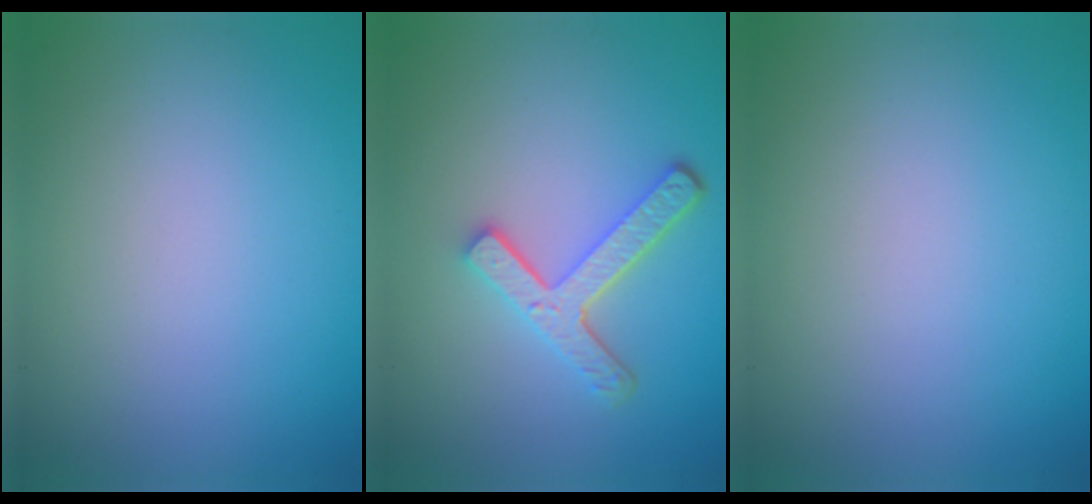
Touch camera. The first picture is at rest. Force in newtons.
{"total": 4.3, "press": 3.3, "slide": 2.8}
{"total": 0.0}